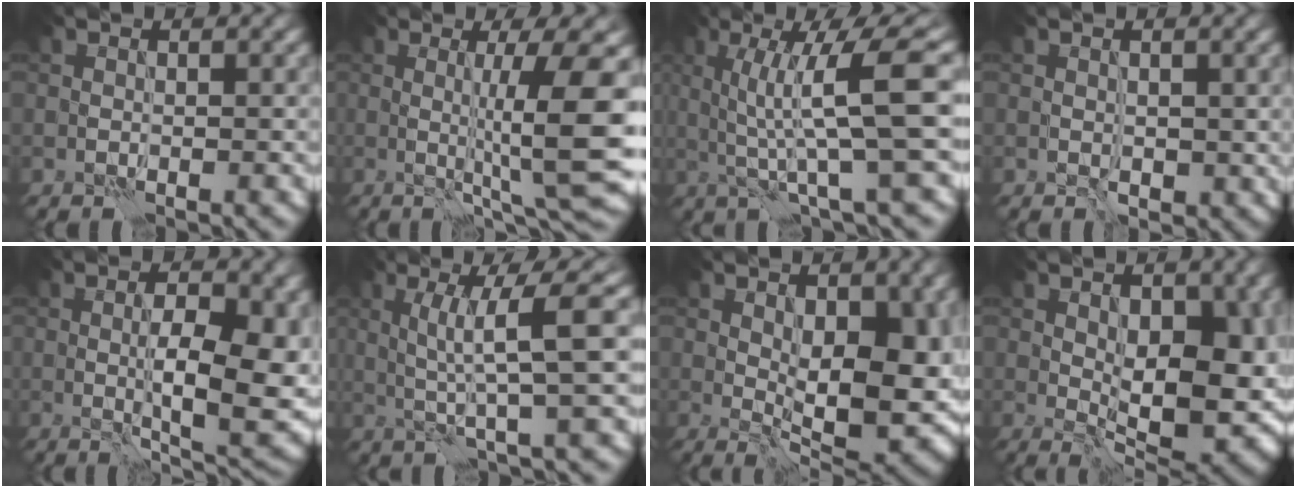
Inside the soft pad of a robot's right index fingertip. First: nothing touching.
{"total": 8.5, "force": [0.1, 0.8, 8.5], "torque": [-0.120, 0.001, 0.005]}
{"total": 7.9, "force": [0.8, 0.8, 7.8], "torque": [-0.117, 0.009, 0.015]}
{"total": 1.2, "force": [-0.1, 0.9, 0.9], "torque": [-0.011, -0.004, 0.000]}
{"total": 10.0, "force": [-0.4, 3.0, 9.6], "torque": [-0.129, -0.007, -0.004]}
{"total": 5.8, "force": [0.8, 0.1, 5.8], "torque": [-0.103, 0.012, 0.018]}
{"total": 10.4, "force": [0.0, 4.6, 9.3], "torque": [-0.143, -0.007, 0.002]}
{"total": 9.2, "force": [0.0, 4.3, 8.2], "torque": [-0.126, -0.006, 0.005]}